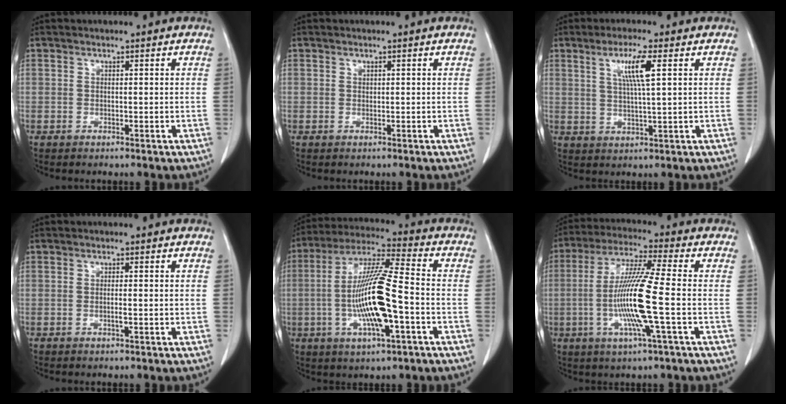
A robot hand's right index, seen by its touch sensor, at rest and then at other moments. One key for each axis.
{"total": 0.0}
{"total": 5.9, "fx": 2.2, "fy": -0.2, "fz": 5.5, "tx": -0.103, "ty": 0.000, "tz": 0.041}
{"total": 1.1, "fx": -0.3, "fy": -0.2, "fz": 1.0, "tx": -0.022, "ty": -0.004, "tz": -0.005}
{"total": 15.3, "fx": -3.1, "fy": 1.5, "fz": 14.9, "tx": -0.295, "ty": -0.003, "tz": -0.058}
{"total": 12.9, "fx": -2.4, "fy": -0.7, "fz": 12.7, "tx": -0.258, "ty": -0.011, "tz": -0.055}